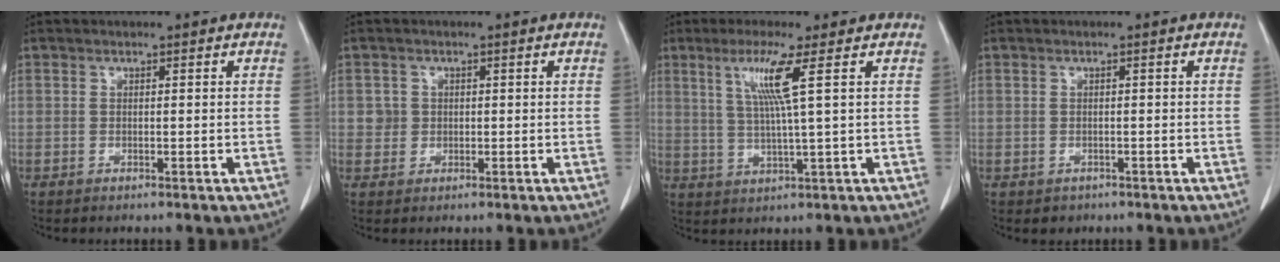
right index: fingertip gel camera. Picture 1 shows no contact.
{"total": 1.9, "force": [0.3, 1.9, 0.1], "torque": [0.006, 0.003, 0.003]}
{"total": 6.6, "force": [2.5, -1.3, 5.9], "torque": [-0.120, -0.003, 0.053]}
{"total": 1.4, "force": [-0.7, 1.2, 0.1], "torque": [-0.004, 0.002, -0.006]}